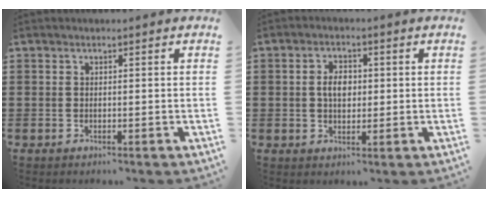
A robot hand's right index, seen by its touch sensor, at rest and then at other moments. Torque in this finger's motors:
{"motor_torque": [0.64, -0.35, 0.24, 0.11]}